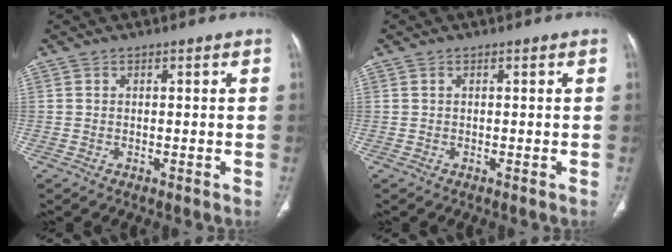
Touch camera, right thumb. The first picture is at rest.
{"total": 0.0}